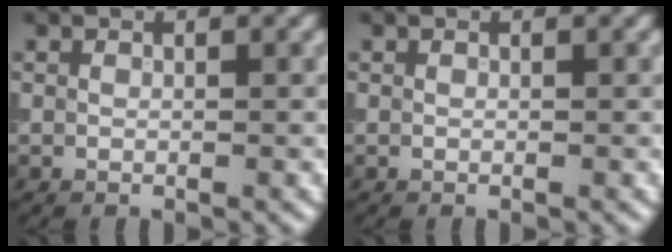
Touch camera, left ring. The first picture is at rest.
{"total": 0.0}